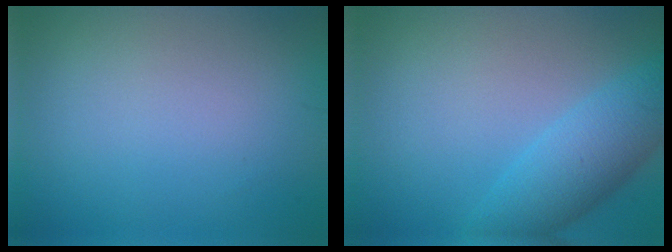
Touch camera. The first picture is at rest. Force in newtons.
{"total": 4.9, "press": 4.9, "slide": 0.1}